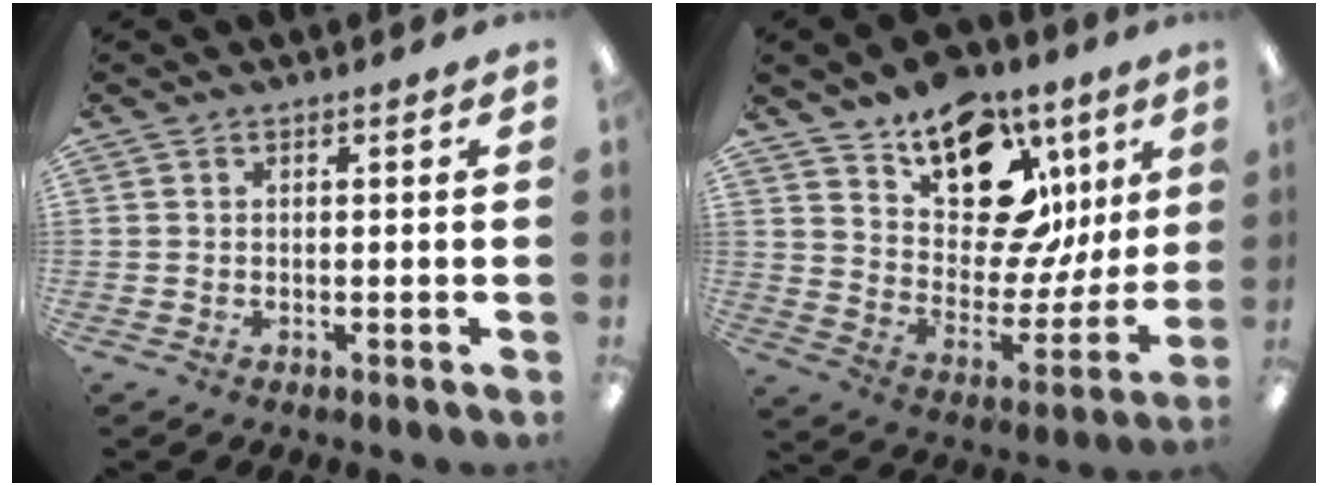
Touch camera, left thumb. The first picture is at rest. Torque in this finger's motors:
{"motor_torque": [2.00, 3.06, 1.29, -1.48, 0.08]}